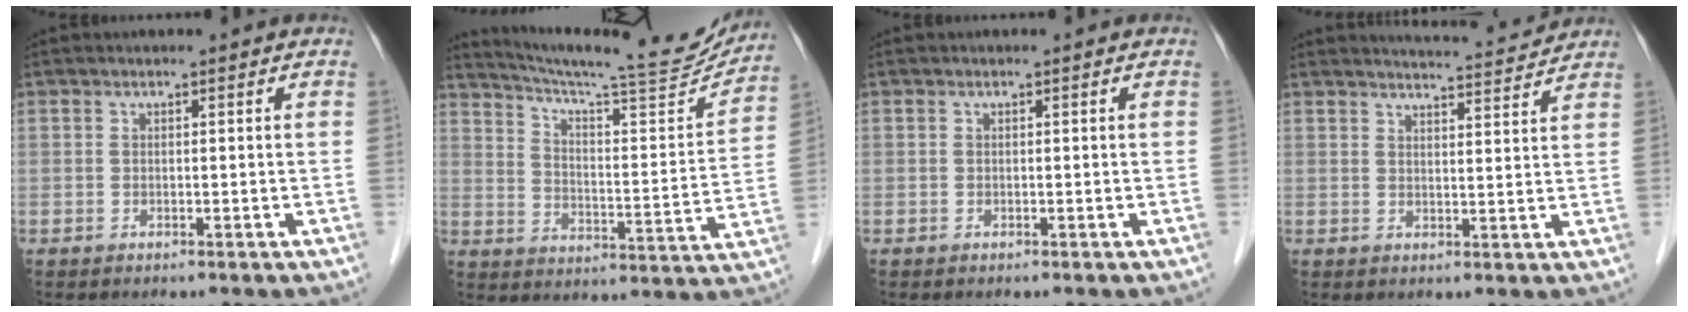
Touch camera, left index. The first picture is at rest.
{"total": 20.9, "force": [19.5, 1.1, 7.3], "torque": [-0.118, -0.053, 0.267]}
{"total": 0.0}
{"total": 7.0, "force": [6.9, -0.1, 0.9], "torque": [-0.020, 0.001, 0.087]}